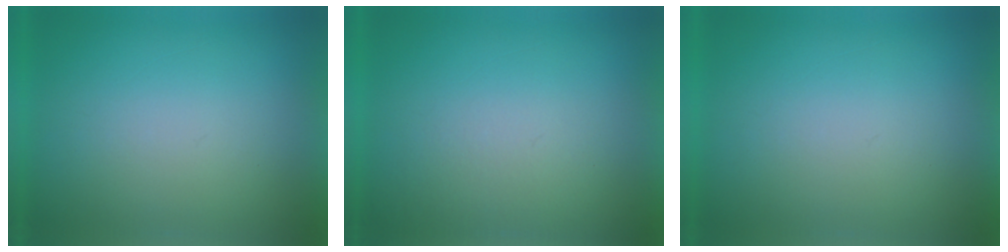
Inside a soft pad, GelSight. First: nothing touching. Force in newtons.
{"total": 1.8}
{"total": 0.0}